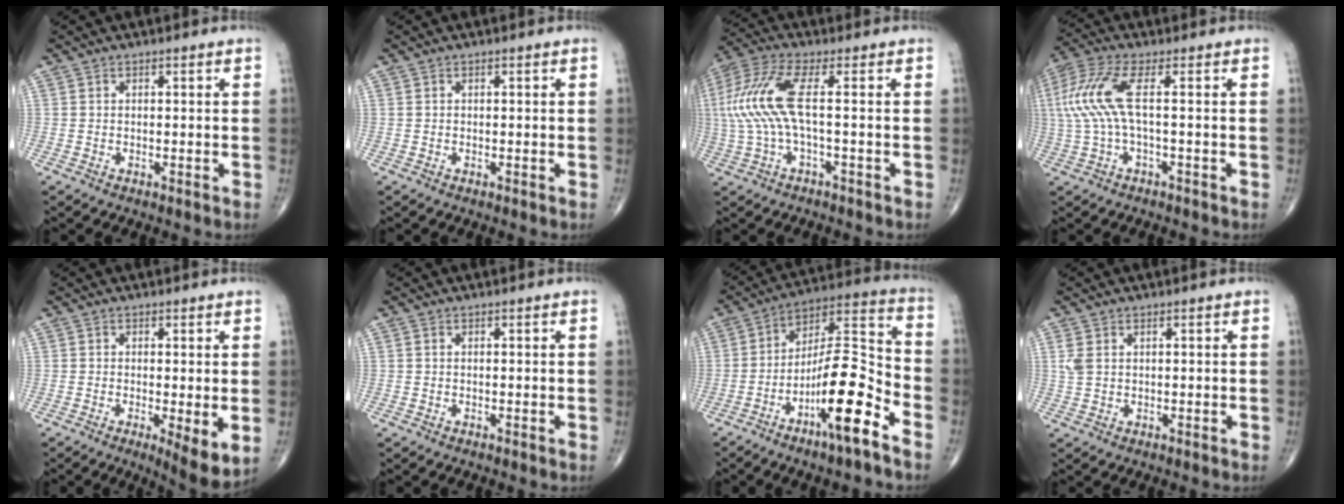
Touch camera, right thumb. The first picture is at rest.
{"total": 0.0}
{"total": 11.1, "force": [0.4, 2.7, 10.7], "torque": [-0.281, 0.028, 0.004]}
{"total": 9.4, "force": [0.8, 2.2, 9.1], "torque": [-0.247, 0.023, 0.013]}
{"total": 6.1, "force": [-1.0, 1.6, 5.8], "torque": [-0.092, -0.021, -0.017]}
{"total": 0.0}
{"total": 16.8, "force": [-8.4, 3.4, 14.1], "torque": [-0.248, 0.066, -0.144]}
{"total": 2.4, "force": [0.8, 1.4, 1.8], "torque": [-0.050, 0.008, 0.023]}